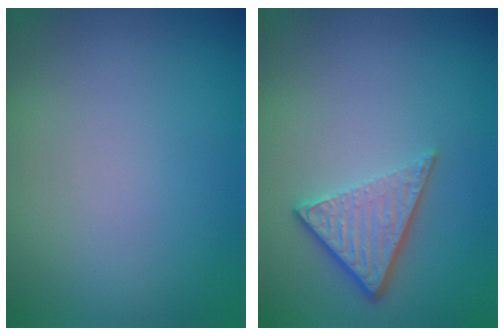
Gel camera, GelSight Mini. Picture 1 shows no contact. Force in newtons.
{"total": 3.7, "press": 2.7, "slide": 2.5}